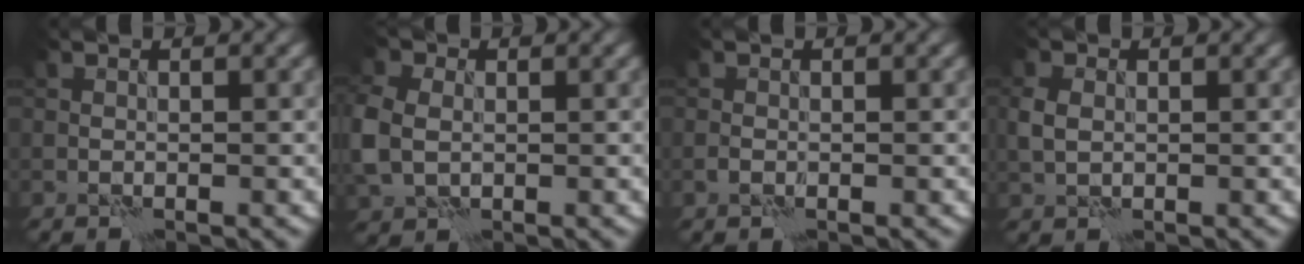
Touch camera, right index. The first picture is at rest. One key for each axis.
{"total": 5.8, "fx": -0.2, "fy": 4.6, "fz": 3.5, "tx": -0.109, "ty": 0.006, "tz": -0.005}
{"total": 0.5, "fx": -0.3, "fy": 0.4, "fz": 0.3, "tx": -0.006, "ty": 0.000, "tz": -0.006}
{"total": 2.1, "fx": 0.1, "fy": 1.6, "fz": 1.4, "tx": -0.034, "ty": 0.004, "tz": -0.001}